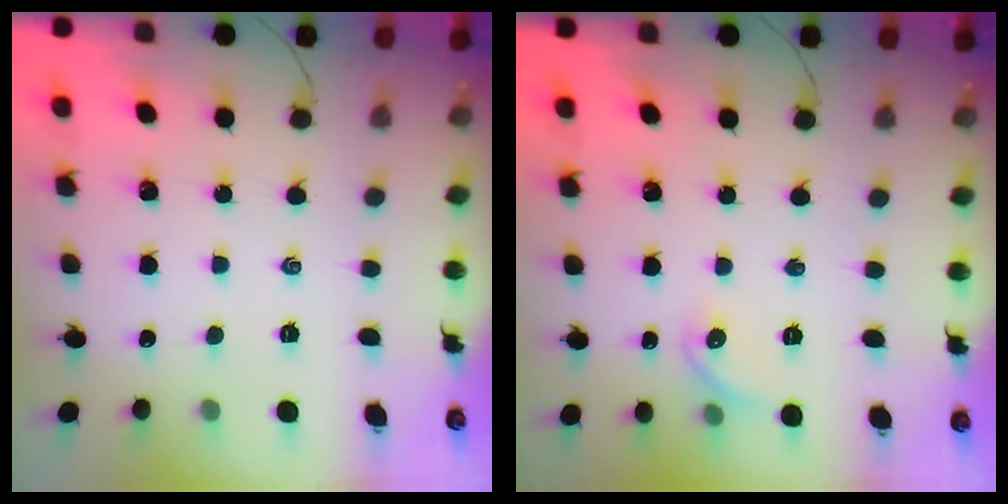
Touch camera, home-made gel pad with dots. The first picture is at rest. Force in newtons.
{"total": 6.1, "press": 6.0, "slide": 1.0}